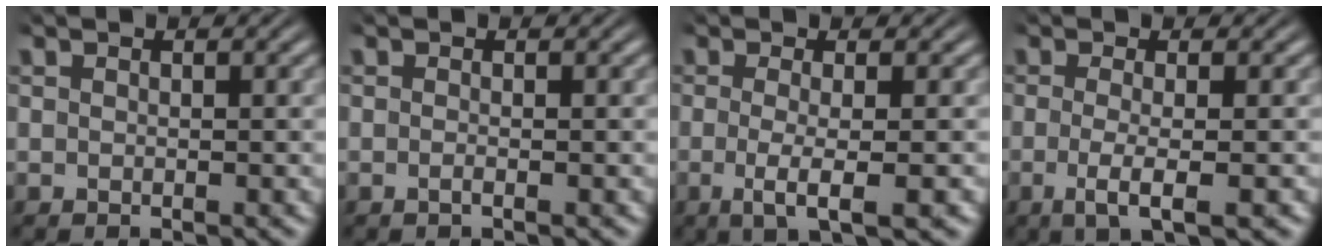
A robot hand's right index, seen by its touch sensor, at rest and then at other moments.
{"total": 0.6, "force": [-0.4, 0.1, 0.4], "torque": [-0.012, 0.000, -0.010]}
{"total": 3.4, "force": [-0.9, 0.3, 3.2], "torque": [-0.066, -0.016, -0.007]}
{"total": 3.1, "force": [-1.0, 0.3, 2.9], "torque": [-0.062, -0.015, -0.010]}